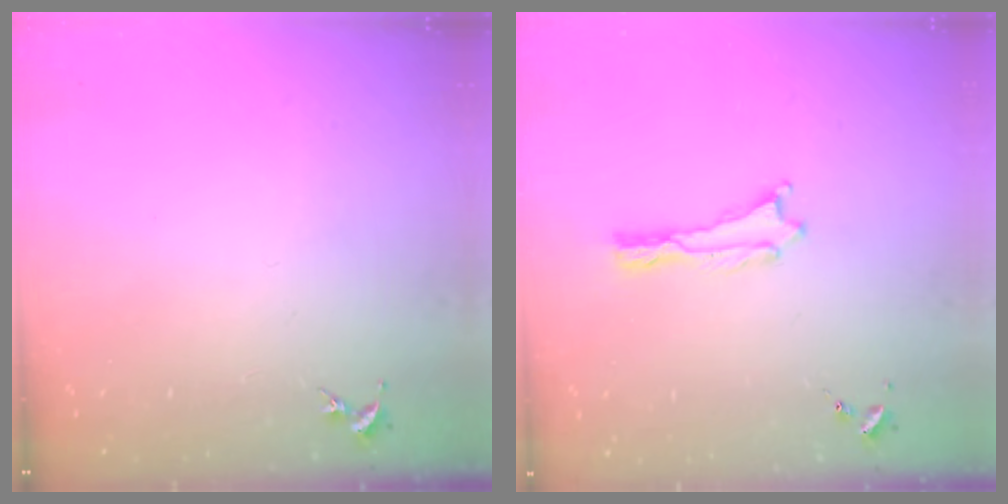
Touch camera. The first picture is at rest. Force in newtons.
{"total": 0.0}